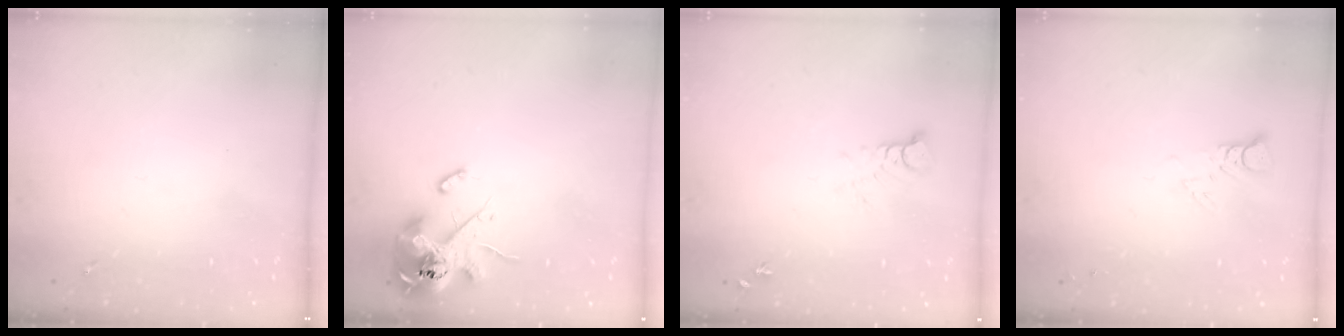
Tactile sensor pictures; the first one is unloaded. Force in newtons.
{"total": 13.8, "press": 13.6, "slide": 2.2}
{"total": 3.5, "press": 3.5, "slide": 0.2}
{"total": 3.2, "press": 3.2, "slide": 0.0}